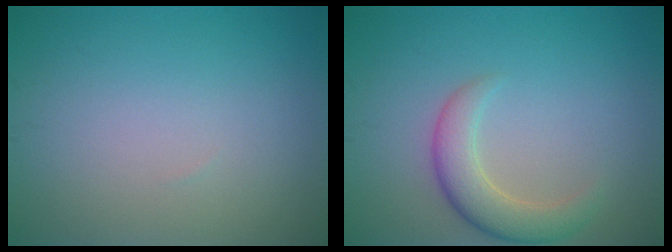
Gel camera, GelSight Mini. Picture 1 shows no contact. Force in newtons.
{"total": 3.6, "press": 3.6, "slide": 0.3}